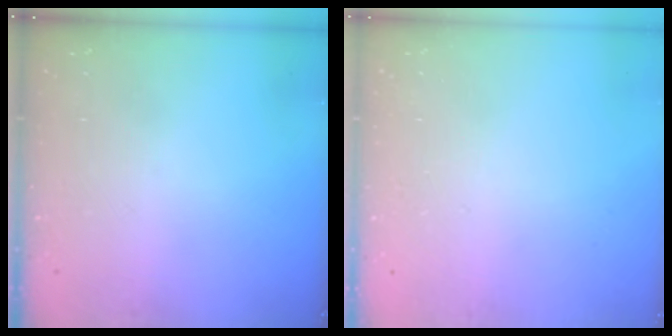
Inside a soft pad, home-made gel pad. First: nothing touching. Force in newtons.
{"total": 2.7, "press": 2.7, "slide": 0.2}